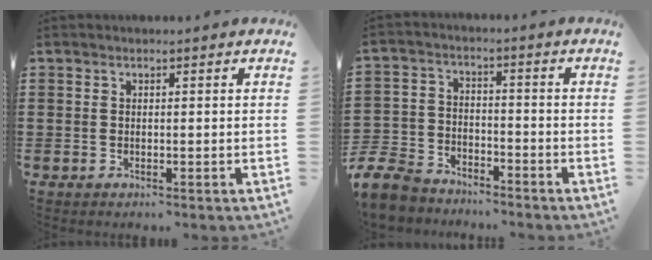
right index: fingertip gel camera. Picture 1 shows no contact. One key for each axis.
{"total": 7.6, "fx": -7.2, "fy": 2.2, "fz": 1.3, "tx": -0.051, "ty": 0.013, "tz": -0.147}